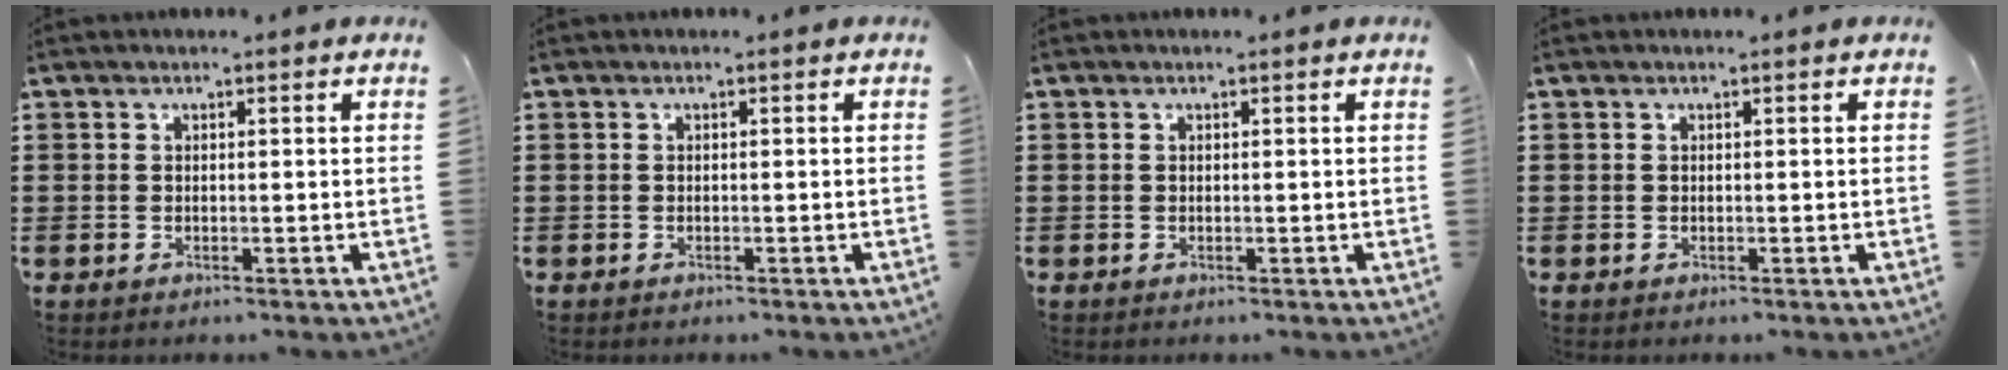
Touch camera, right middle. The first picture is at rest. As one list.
[{"total": 0.0}, {"total": 0.0}, {"total": 0.0}]